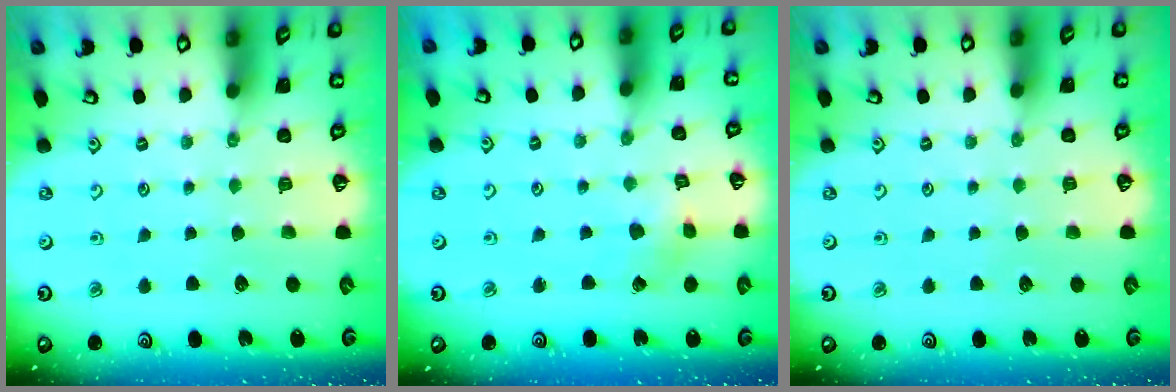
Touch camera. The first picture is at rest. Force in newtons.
{"total": 2.4, "press": 2.4, "slide": 0.2}
{"total": 0.0}